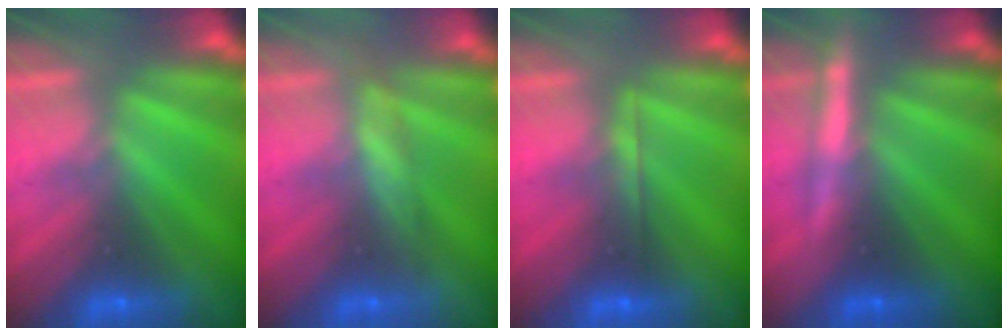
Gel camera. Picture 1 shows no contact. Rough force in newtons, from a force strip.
{"total": 2.4}
{"total": 1.7}
{"total": 4.6}